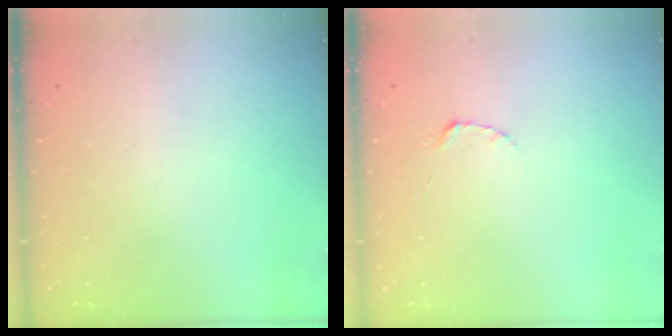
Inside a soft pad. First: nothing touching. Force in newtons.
{"total": 2.2, "press": 2.2, "slide": 0.3}